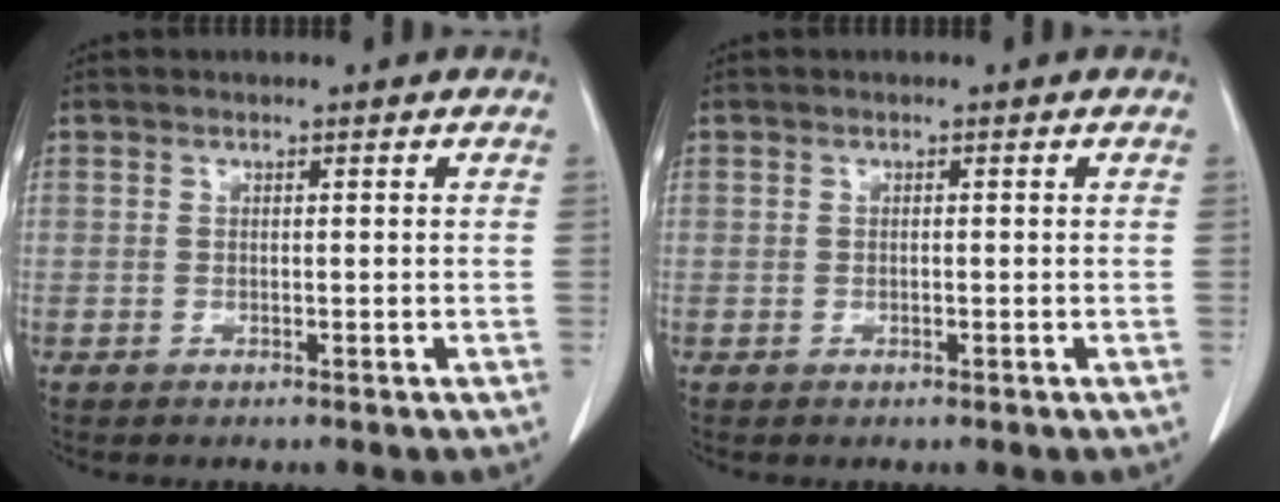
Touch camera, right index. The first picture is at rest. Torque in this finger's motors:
{"motor_torque": [-0.08, 0.03, -0.05, -0.01]}